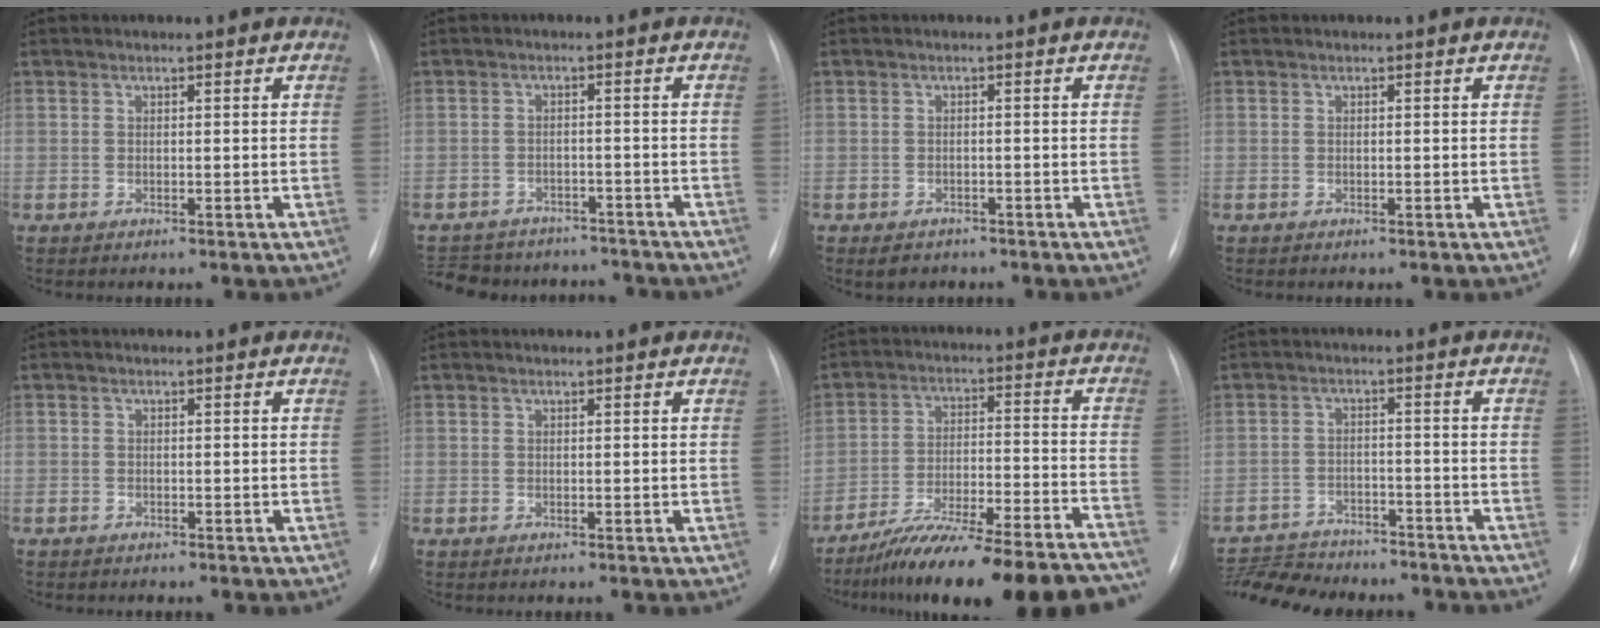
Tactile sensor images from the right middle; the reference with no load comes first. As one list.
[{"total": 13.9, "force": [-12.1, 5.9, 3.4], "torque": [-0.085, 0.012, -0.147]}, {"total": 2.7, "force": [-2.0, 1.7, 0.6], "torque": [-0.008, 0.002, -0.024]}, {"total": 0.0}, {"total": 1.7, "force": [-1.4, 0.9, 0.4], "torque": [-0.010, 0.002, -0.018]}, {"total": 0.0}, {"total": 23.9, "force": [-21.3, 1.5, 10.8], "torque": [-0.125, -0.007, -0.313]}, {"total": 13.8, "force": [-12.7, 3.6, 4.0], "torque": [-0.082, 0.006, -0.180]}]